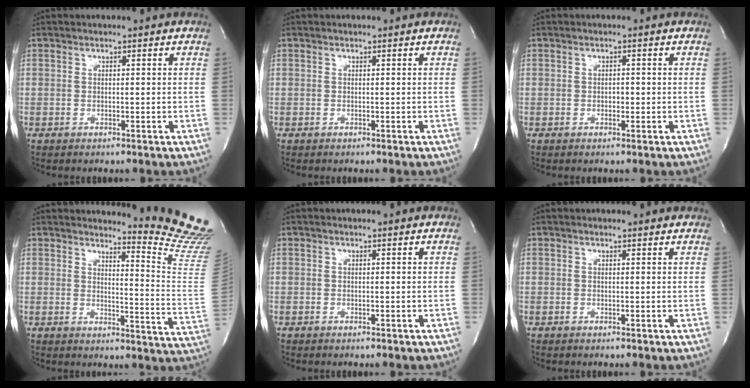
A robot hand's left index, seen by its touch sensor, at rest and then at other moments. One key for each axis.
{"total": 0.0}
{"total": 1.0, "fx": -0.2, "fy": 0.6, "fz": 0.8, "tx": -0.011, "ty": 0.002, "tz": -0.003}
{"total": 14.0, "fx": 13.6, "fy": -2.1, "fz": 2.8, "tx": -0.038, "ty": -0.157, "tz": 0.141}
{"total": 0.0}
{"total": 2.5, "fx": 2.4, "fy": 0.5, "fz": 0.4, "tx": -0.014, "ty": 0.007, "tz": 0.019}